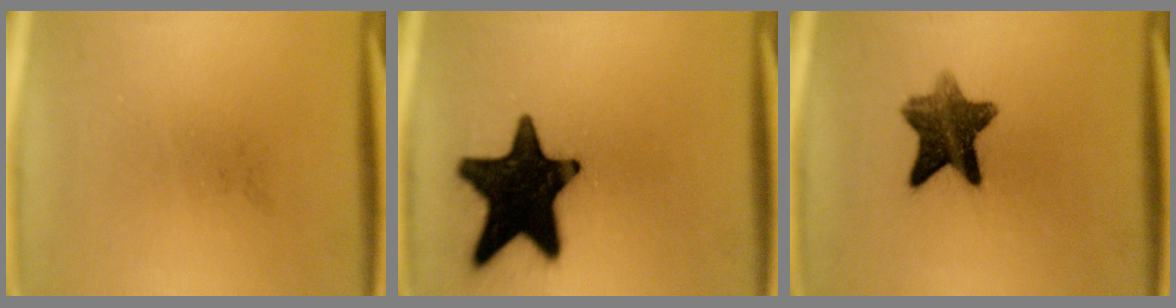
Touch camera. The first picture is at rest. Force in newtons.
{"total": 19.3}
{"total": 8.9}